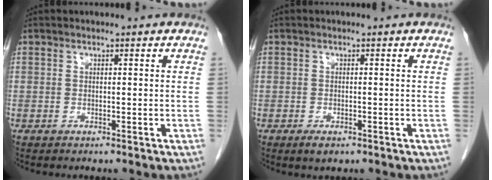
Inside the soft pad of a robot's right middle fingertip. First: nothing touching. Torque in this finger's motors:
{"motor_torque": [0.43, 0.13, 0.00, 0.01]}